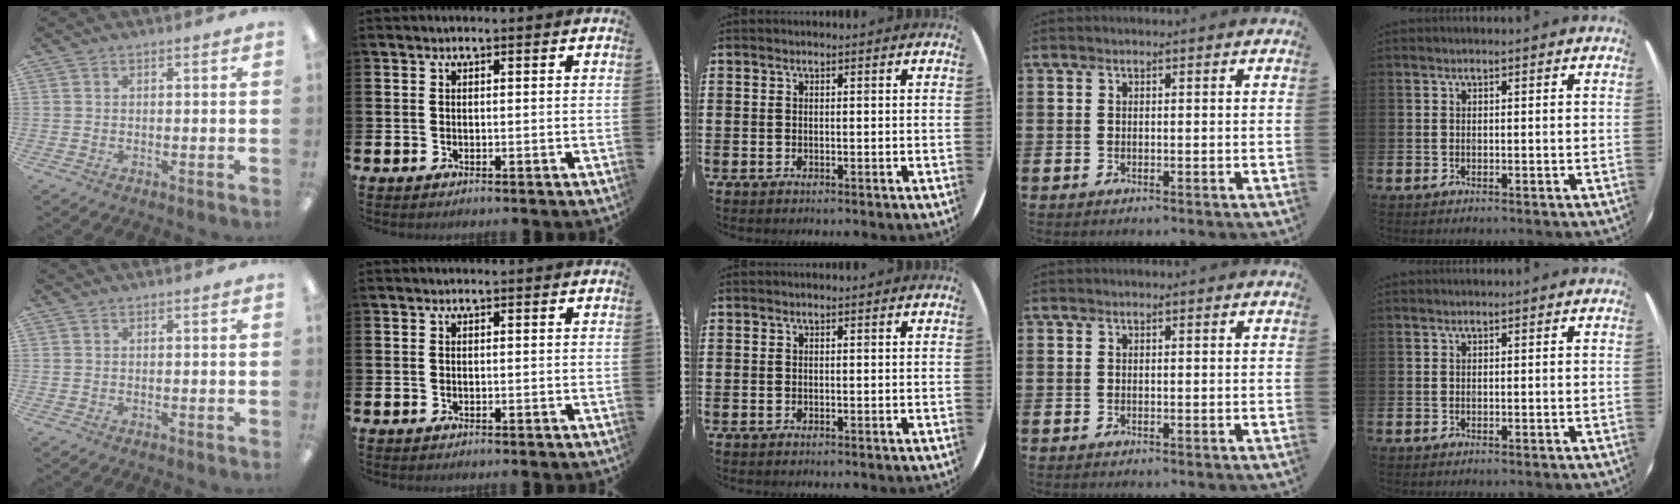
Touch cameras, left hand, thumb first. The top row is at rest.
{}